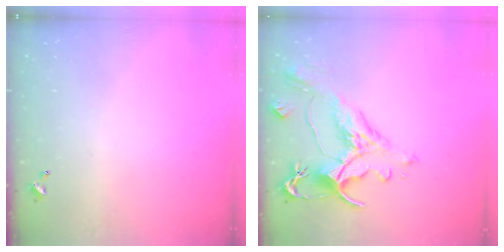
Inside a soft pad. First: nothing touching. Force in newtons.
{"total": 1.8, "press": 0.9, "slide": 1.5}